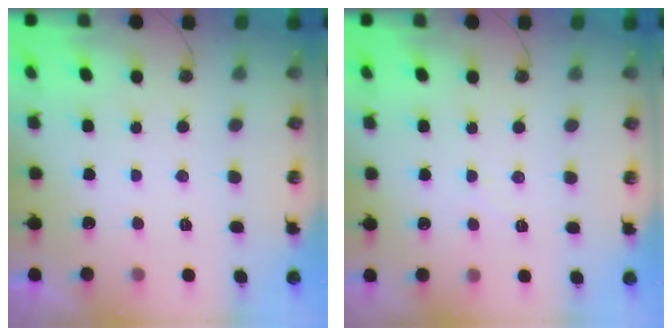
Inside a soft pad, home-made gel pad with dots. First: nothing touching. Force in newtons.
{"total": 4.1, "press": 4.1, "slide": 0.6}